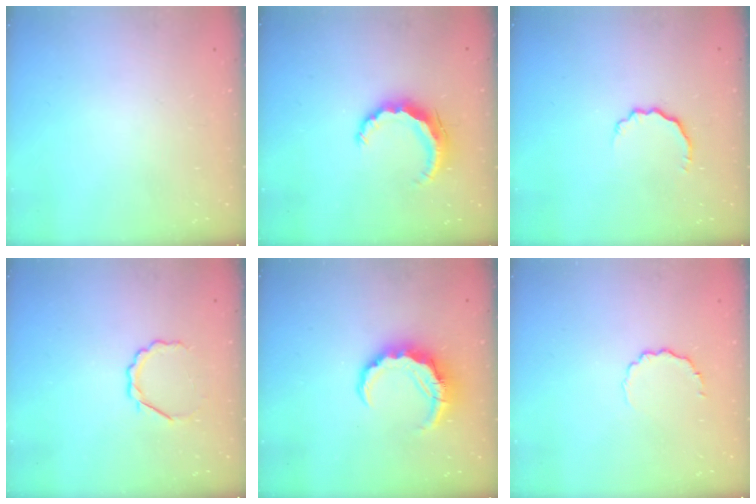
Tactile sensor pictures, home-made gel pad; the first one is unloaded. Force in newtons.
{"total": 7.9, "press": 7.9, "slide": 0.5}
{"total": 4.1, "press": 3.9, "slide": 1.0}
{"total": 5.5, "press": 5.4, "slide": 1.3}
{"total": 7.5, "press": 7.4, "slide": 1.3}
{"total": 4.9, "press": 4.7, "slide": 1.5}